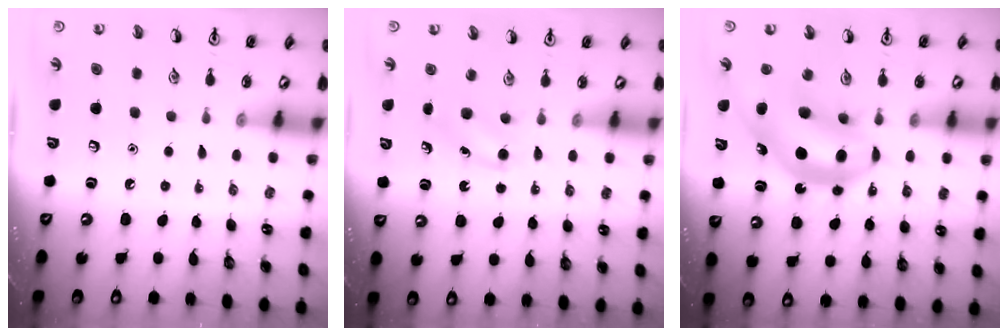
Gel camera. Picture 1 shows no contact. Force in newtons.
{"total": 4.1, "press": 3.9, "slide": 1.2}
{"total": 12.1, "press": 11.4, "slide": 3.8}